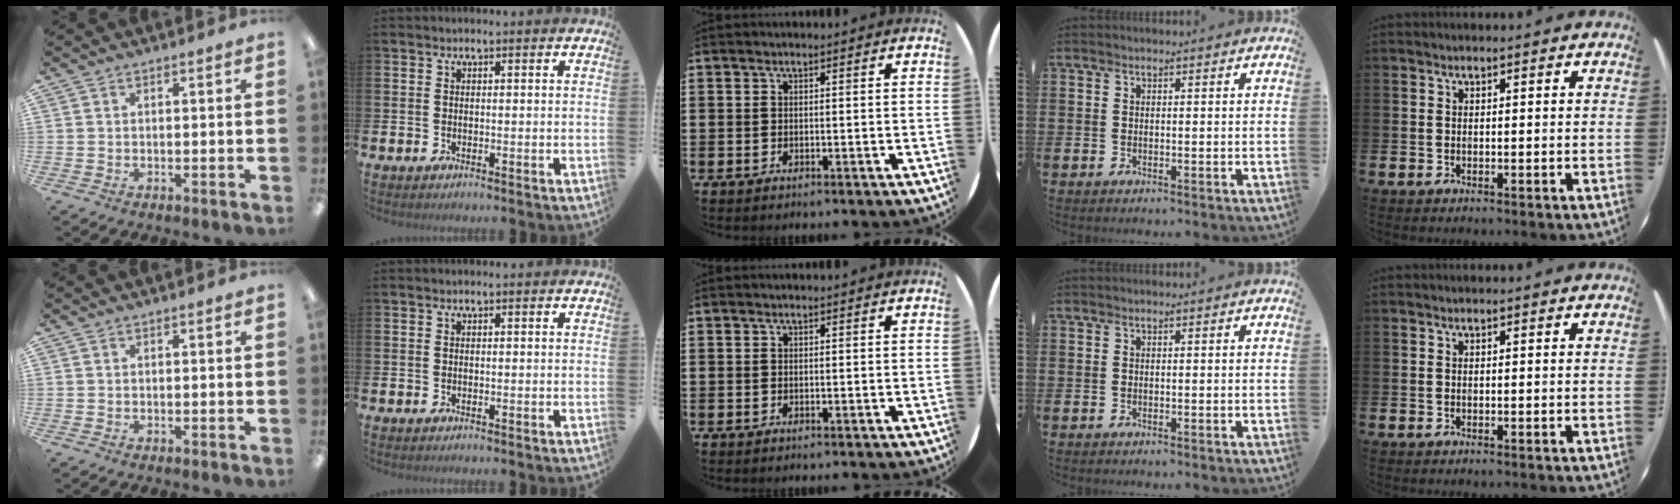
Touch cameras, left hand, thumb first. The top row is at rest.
{}